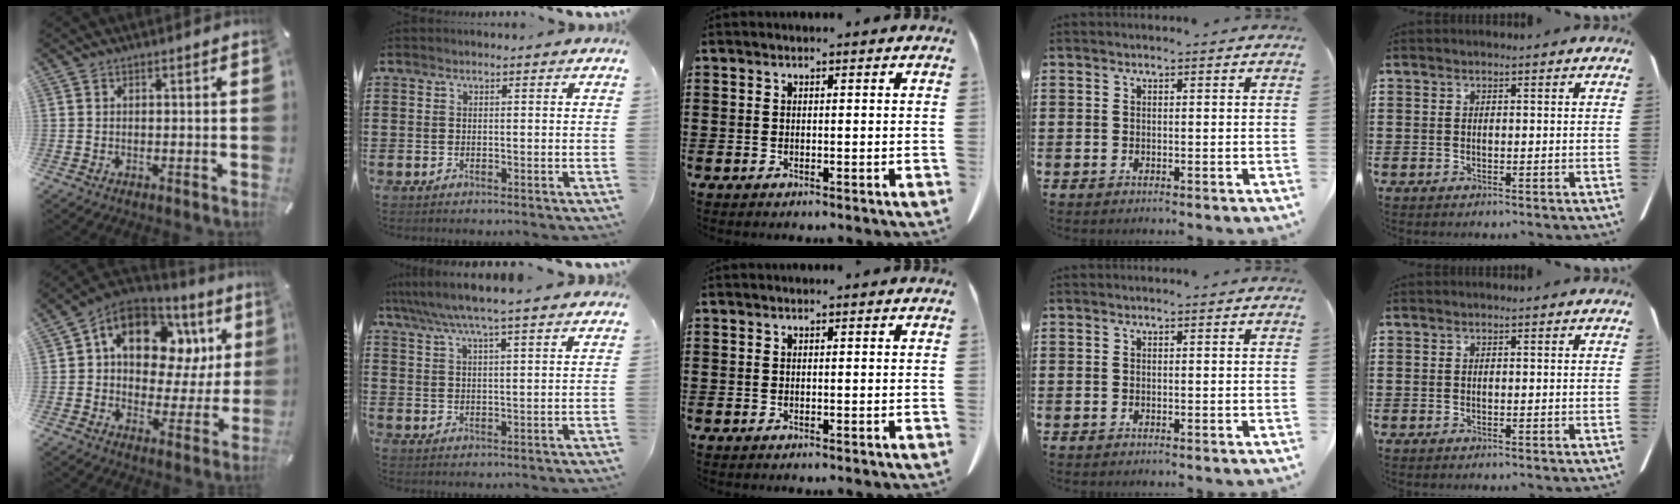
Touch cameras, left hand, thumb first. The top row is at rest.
{"thumb": {"total": 15.1, "force": [7.5, 9.4, 9.1], "torque": [-0.147, -0.046, 0.129]}, "index": {"total": 5.7, "force": [4.9, -0.3, 2.8], "torque": [-0.071, -0.020, 0.085]}}